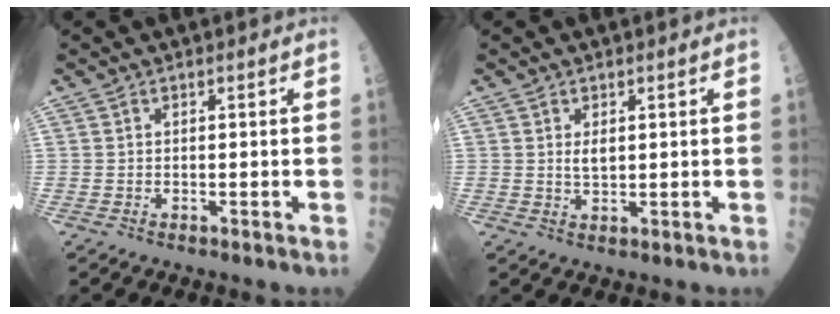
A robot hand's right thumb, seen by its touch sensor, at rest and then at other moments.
{"total": 2.2, "force": [0.7, 1.1, 1.7], "torque": [-0.025, -0.006, 0.014]}